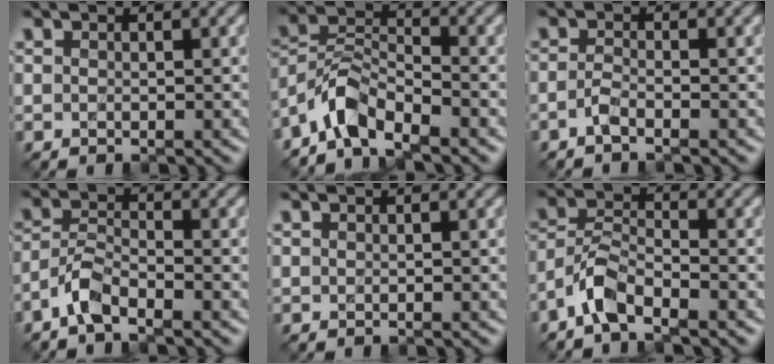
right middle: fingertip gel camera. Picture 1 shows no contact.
{"total": 4.6, "force": [-3.7, 1.6, 2.1], "torque": [-0.033, 0.005, -0.084]}
{"total": 1.3, "force": [-0.9, 0.3, 0.9], "torque": [-0.021, 0.002, -0.023]}
{"total": 3.0, "force": [-2.2, 0.8, 1.8], "torque": [-0.037, 0.007, -0.052]}
{"total": 0.0}
{"total": 3.5, "force": [-2.6, 1.1, 2.1], "torque": [-0.041, 0.009, -0.061]}